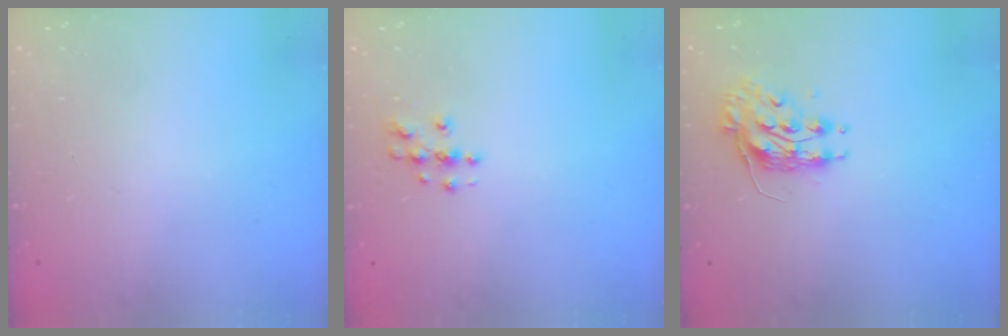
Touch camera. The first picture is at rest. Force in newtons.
{"total": 3.8, "press": 3.8, "slide": 0.2}
{"total": 8.7, "press": 8.7, "slide": 0.4}